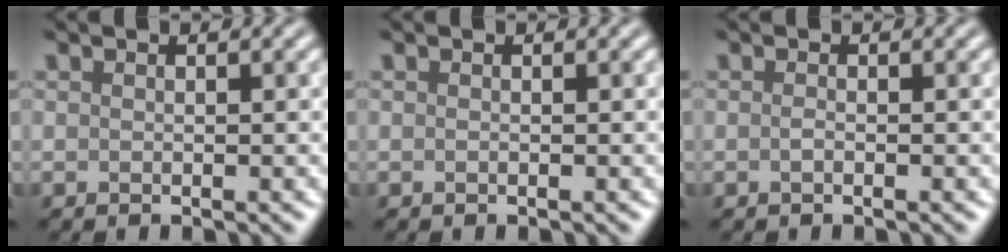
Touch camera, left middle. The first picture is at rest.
{"total": 0.0}
{"total": 0.5, "force": [-0.3, 0.2, 0.4], "torque": [-0.011, 0.000, -0.005]}